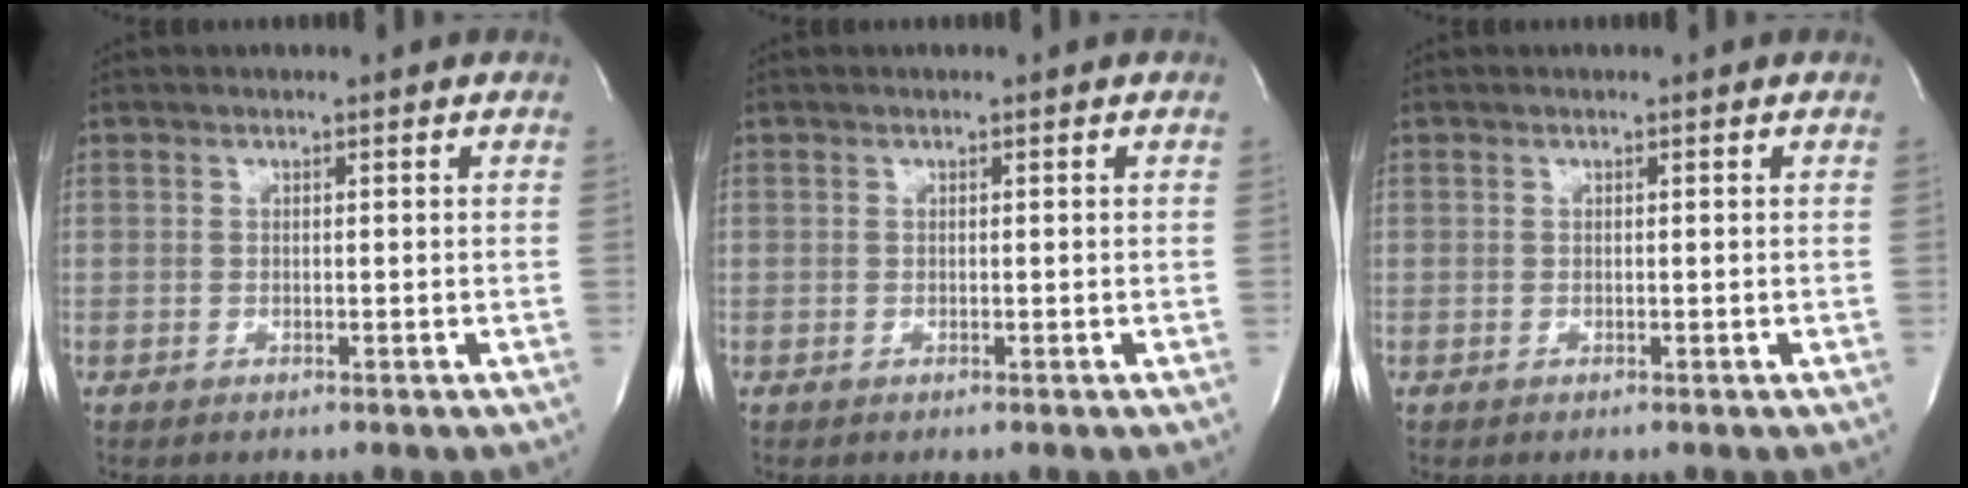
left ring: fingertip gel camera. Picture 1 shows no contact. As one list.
[{"total": 0.0}, {"total": 0.0}]